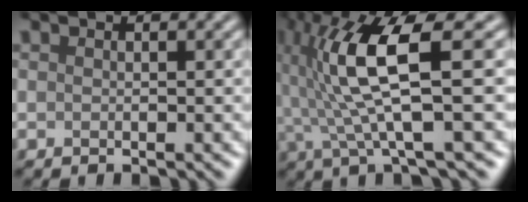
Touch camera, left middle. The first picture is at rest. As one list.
[{"total": 8.4, "force": [1.0, 1.6, 8.2], "torque": [-0.168, 0.004, 0.022]}]